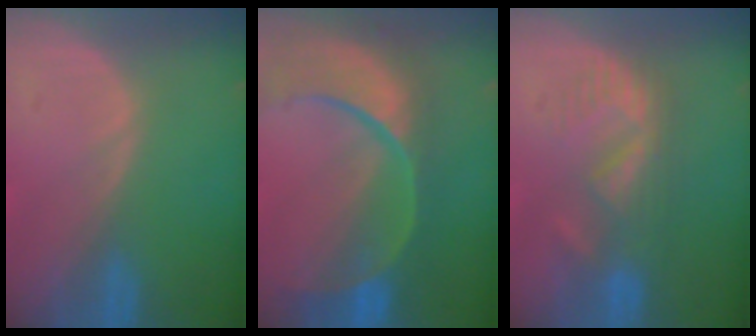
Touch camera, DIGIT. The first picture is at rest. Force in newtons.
{"total": 12.6, "press": 10.1, "slide": 7.4}
{"total": 6.0, "press": 5.8, "slide": 1.5}